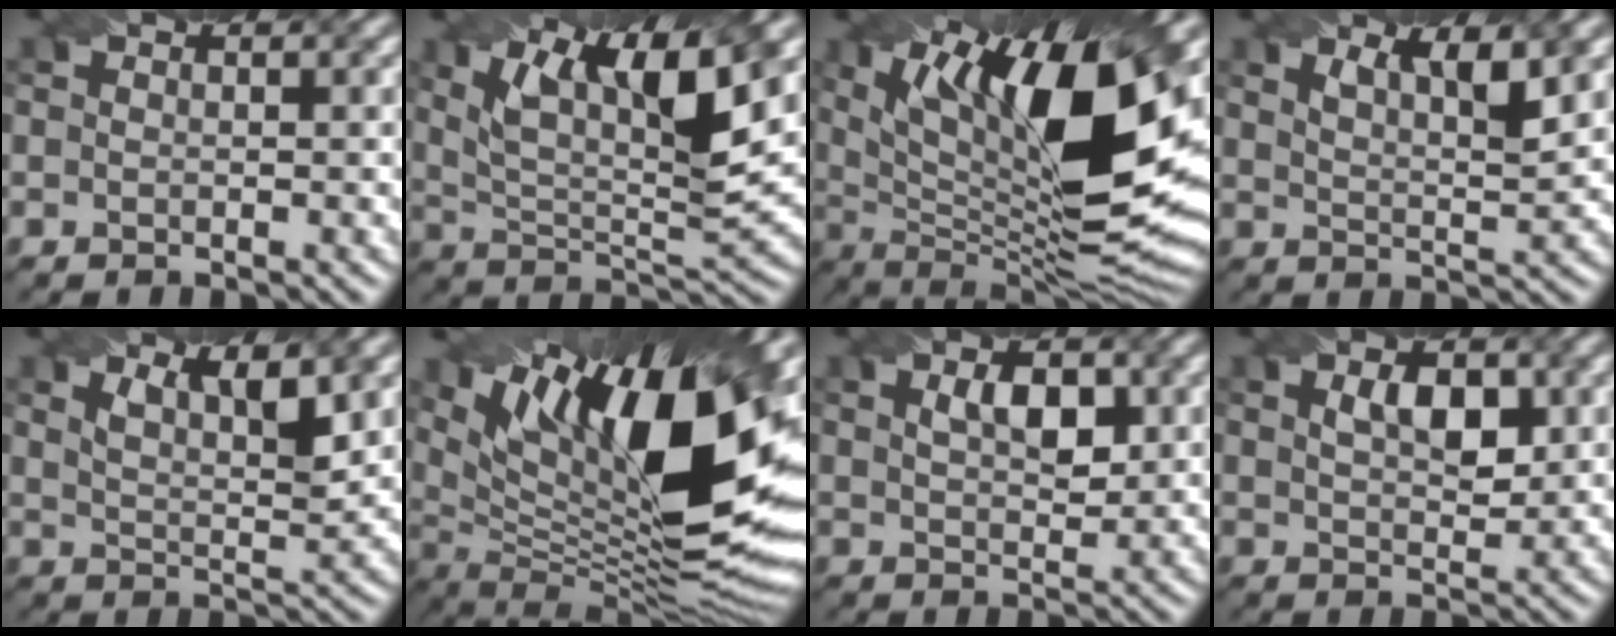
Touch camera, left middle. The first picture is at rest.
{"total": 10.9, "force": [5.3, 3.3, 8.9], "torque": [-0.158, 0.001, 0.089]}
{"total": 16.8, "force": [5.5, 5.3, 15.0], "torque": [-0.241, -0.003, 0.099]}
{"total": 4.4, "force": [2.8, 1.3, 3.2], "torque": [-0.037, 0.009, 0.032]}
{"total": 4.7, "force": [3.0, 1.5, 3.3], "torque": [-0.042, 0.007, 0.039]}
{"total": 16.7, "force": [6.2, 5.9, 14.3], "torque": [-0.232, 0.001, 0.111]}
{"total": 3.4, "force": [1.2, 1.7, 2.7], "torque": [-0.051, 0.003, 0.024]}
{"total": 3.5, "force": [1.3, 1.8, 2.8], "torque": [-0.051, 0.002, 0.025]}